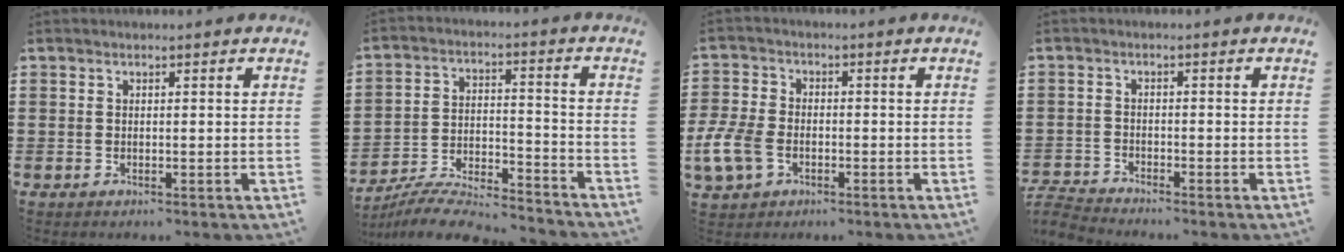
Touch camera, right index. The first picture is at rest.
{"total": 7.4, "force": [-7.1, 0.4, 2.1], "torque": [-0.043, 0.003, -0.140]}
{"total": 6.3, "force": [-2.5, 4.0, 4.2], "torque": [-0.121, -0.005, -0.055]}
{"total": 2.7, "force": [-2.7, -0.1, 0.1], "torque": [-0.013, -0.004, -0.060]}